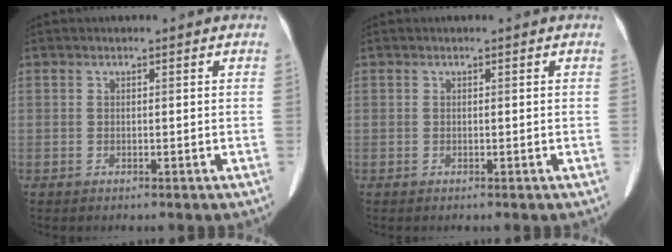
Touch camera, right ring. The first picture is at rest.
{"total": 0.0}